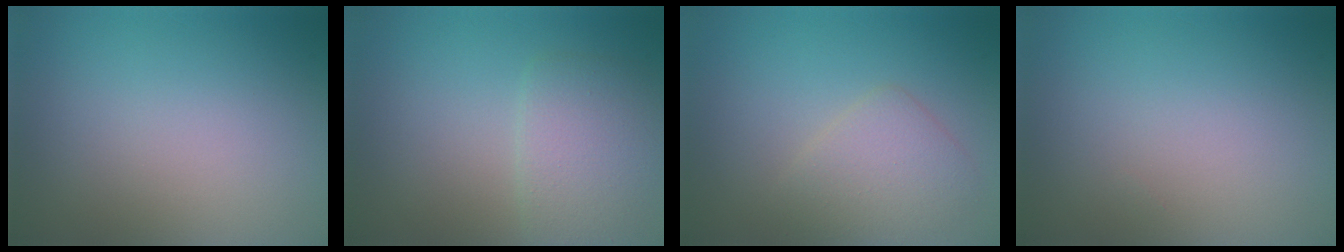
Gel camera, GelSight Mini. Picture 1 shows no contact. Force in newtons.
{"total": 3.2, "press": 3.2, "slide": 0.1}
{"total": 2.9, "press": 2.9, "slide": 0.2}
{"total": 0.0}